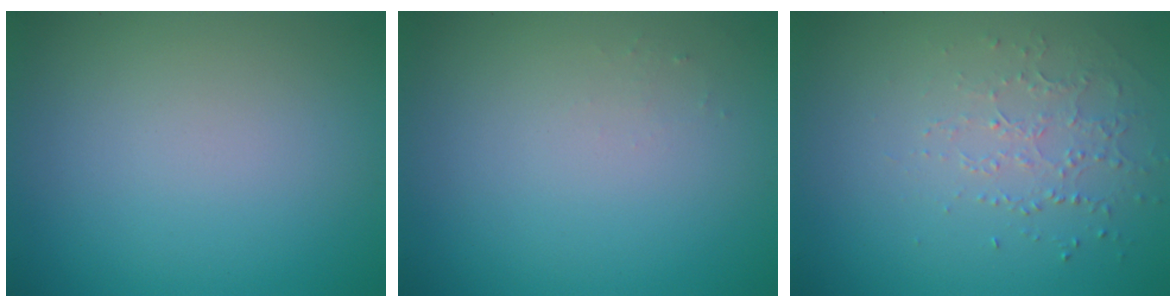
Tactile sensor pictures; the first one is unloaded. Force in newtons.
{"total": 0.5, "press": 0.5, "slide": 0.2}
{"total": 1.3, "press": 1.0, "slide": 0.8}